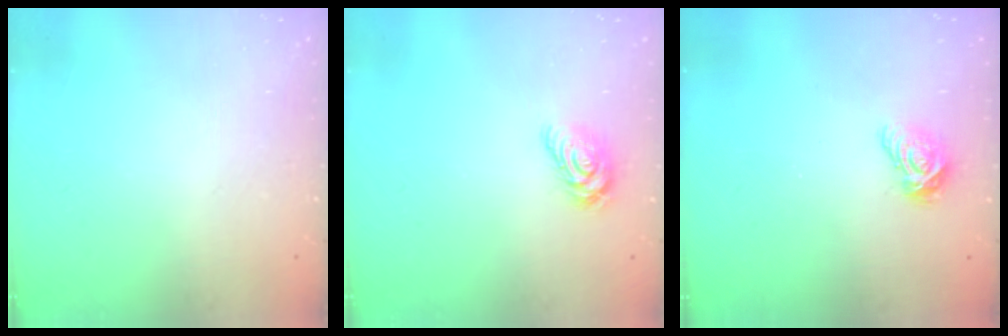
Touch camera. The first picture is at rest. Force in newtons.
{"total": 8.0, "press": 8.0, "slide": 0.3}
{"total": 6.4, "press": 6.4, "slide": 0.5}